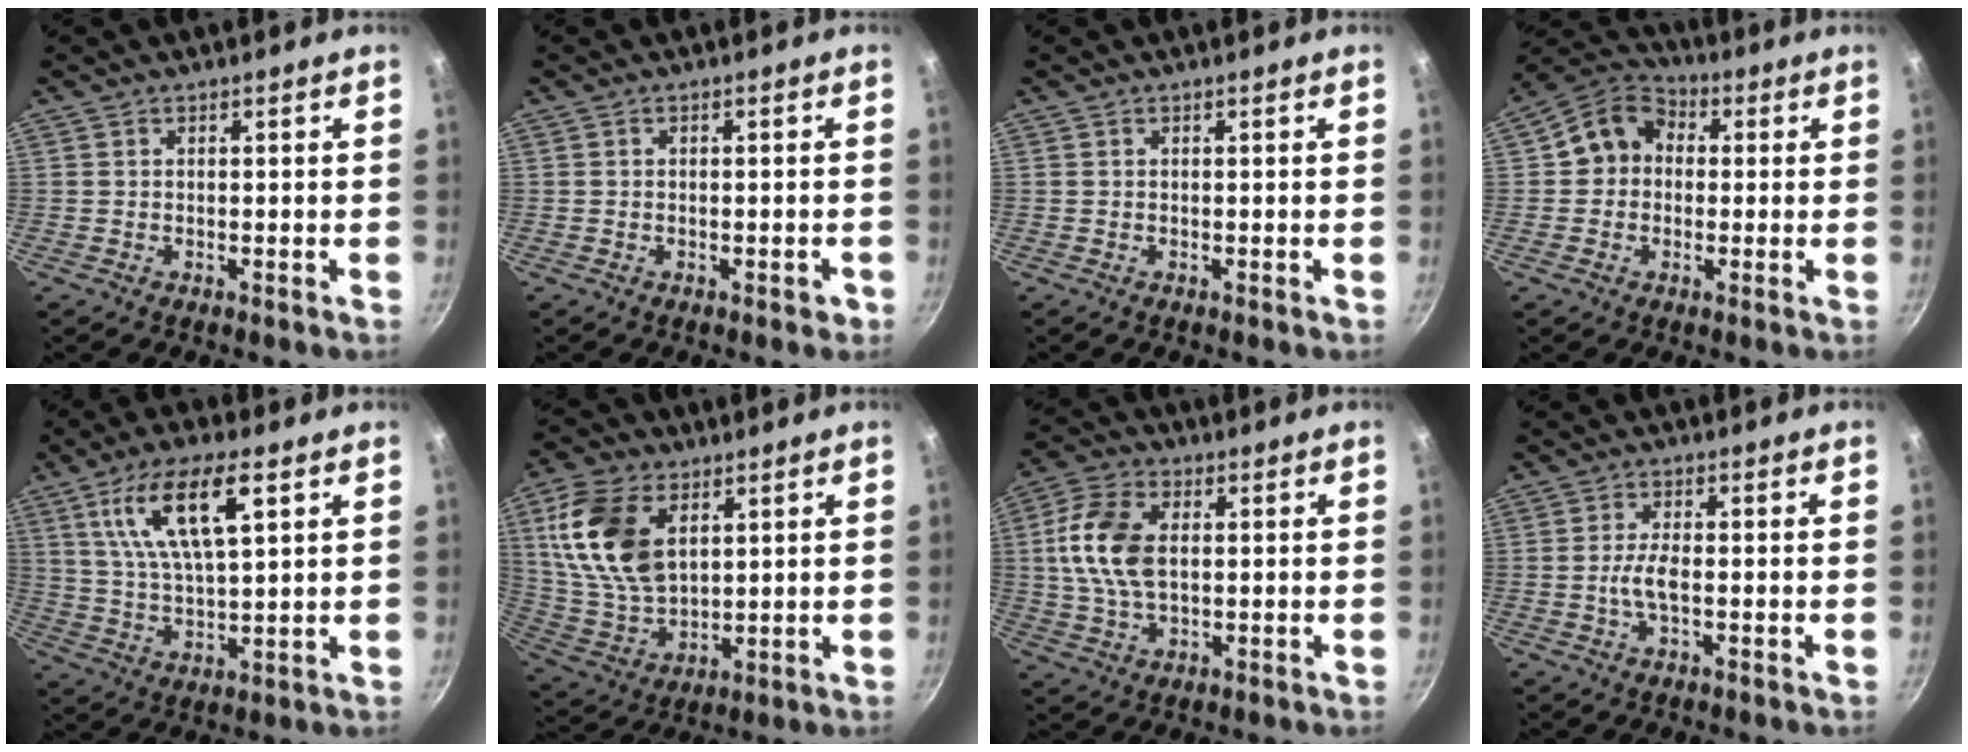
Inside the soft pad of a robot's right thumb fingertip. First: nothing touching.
{"total": 1.6, "force": [-0.7, 0.9, 1.1], "torque": [-0.010, 0.009, -0.006]}
{"total": 0.0}
{"total": 9.1, "force": [0.6, 7.9, 4.5], "torque": [-0.043, 0.024, -0.013]}
{"total": 14.5, "force": [5.9, 5.0, 12.3], "torque": [-0.219, -0.013, 0.113]}
{"total": 17.4, "force": [5.9, 10.6, 12.5], "torque": [-0.228, -0.018, 0.126]}
{"total": 12.2, "force": [1.5, 7.5, 9.5], "torque": [-0.180, 0.011, 0.022]}
{"total": 3.8, "force": [-0.7, 1.2, 3.6], "torque": [-0.075, 0.008, -0.017]}